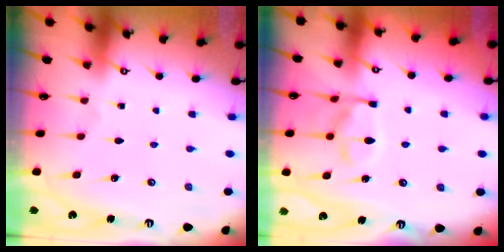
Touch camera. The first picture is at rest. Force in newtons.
{"total": 10.8, "press": 10.7, "slide": 0.8}